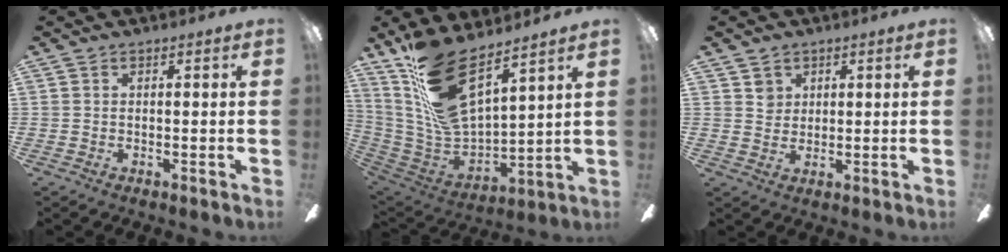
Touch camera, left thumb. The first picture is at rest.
{"total": 17.8, "force": [11.8, 6.6, 11.5], "torque": [-0.243, -0.089, 0.213]}
{"total": 3.0, "force": [1.6, 2.4, 0.4], "torque": [0.002, -0.002, 0.028]}